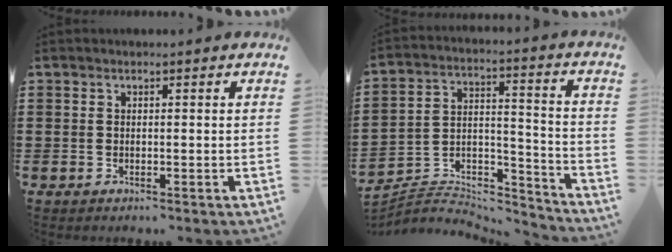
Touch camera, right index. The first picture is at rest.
{"total": 4.5, "force": [-4.0, 2.0, 0.8], "torque": [-0.017, 0.004, -0.081]}